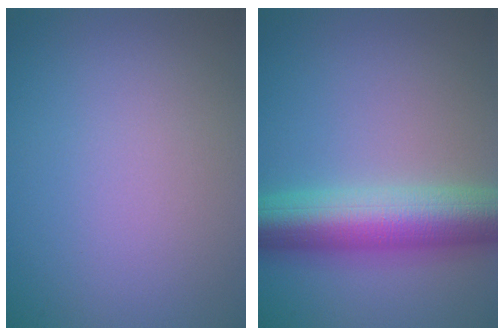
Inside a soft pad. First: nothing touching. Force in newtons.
{"total": 9.0, "press": 9.0, "slide": 0.2}